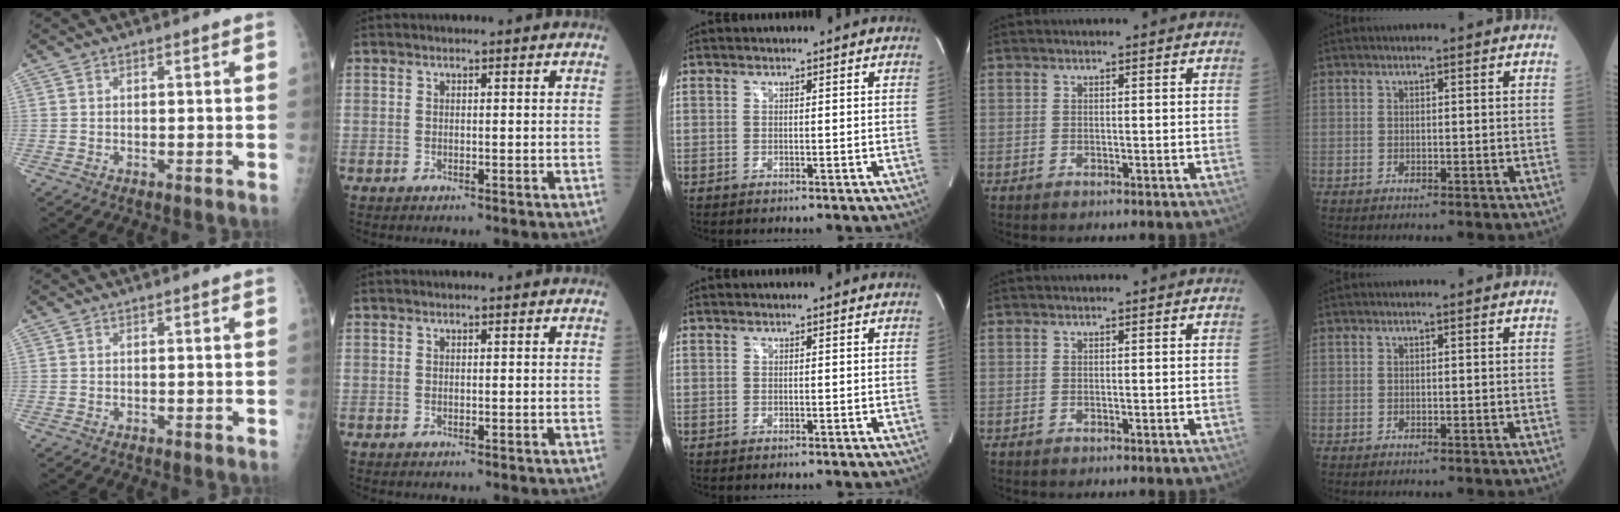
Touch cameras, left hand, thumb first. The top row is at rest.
{}